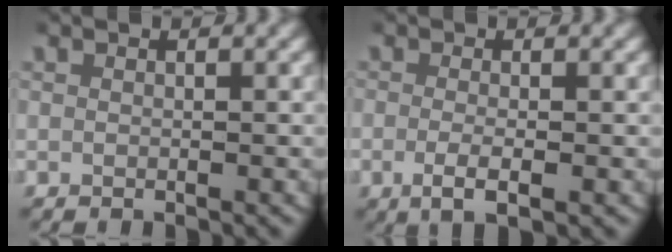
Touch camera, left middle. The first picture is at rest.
{"total": 2.6, "force": [-1.0, 0.7, 2.3], "torque": [-0.052, -0.011, -0.013]}